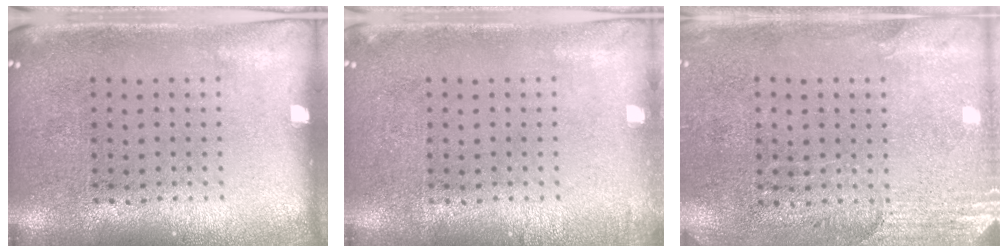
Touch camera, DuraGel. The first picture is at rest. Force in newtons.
{"total": 0.6, "press": 0.6, "slide": 0.1}
{"total": 2.8, "press": 2.4, "slide": 1.4}